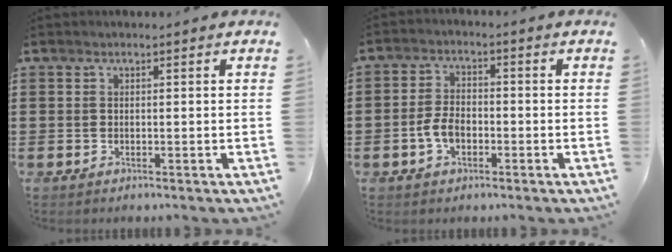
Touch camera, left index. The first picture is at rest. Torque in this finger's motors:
{"motor_torque": [0.78, 0.76, 0.45, 0.07]}